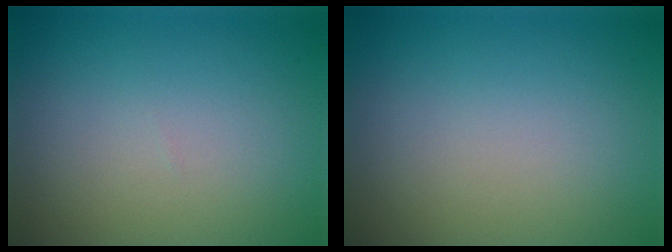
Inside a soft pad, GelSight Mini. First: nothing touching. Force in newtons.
{"total": 0.0}